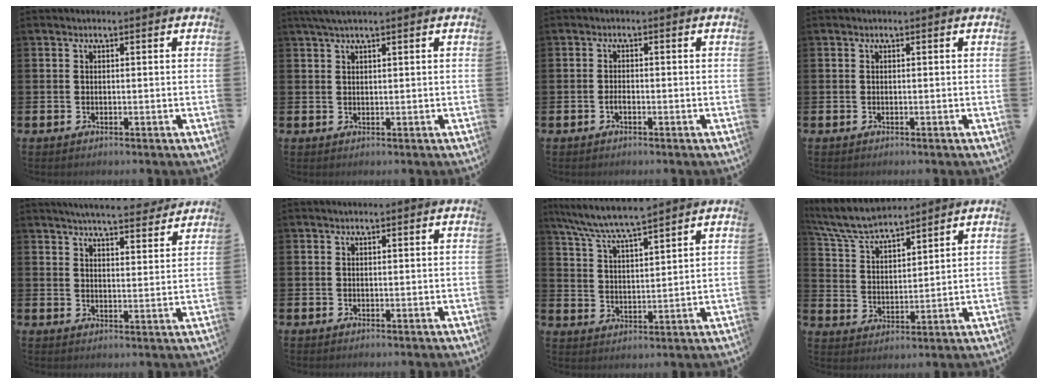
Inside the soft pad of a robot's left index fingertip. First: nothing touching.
{"total": 2.0, "force": [1.5, 0.0, 1.3], "torque": [-0.032, 0.006, 0.028]}
{"total": 1.0, "force": [-0.6, 0.4, 0.7], "torque": [-0.021, 0.002, -0.011]}
{"total": 0.0}
{"total": 6.3, "force": [6.1, 0.6, 1.4], "torque": [-0.036, -0.033, 0.108]}
{"total": 0.0}
{"total": 6.8, "force": [6.5, 0.1, 1.9], "torque": [-0.067, -0.033, 0.116]}
{"total": 7.5, "force": [7.0, 1.2, 2.3], "torque": [-0.077, -0.031, 0.127]}